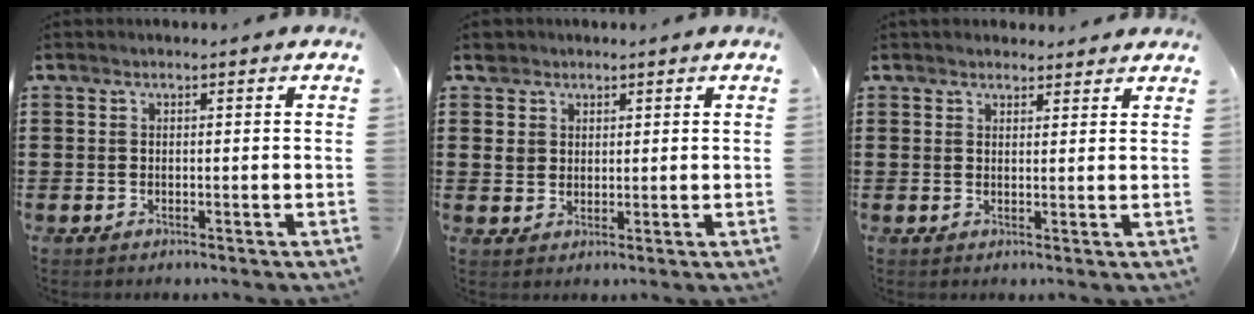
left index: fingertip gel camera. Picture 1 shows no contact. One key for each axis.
{"total": 3.4, "fx": 2.0, "fy": 2.8, "fz": 0.2, "tx": -0.009, "ty": 0.009, "tz": 0.036}
{"total": 2.1, "fx": 2.0, "fy": 0.5, "fz": 0.0, "tx": -0.004, "ty": -0.001, "tz": 0.040}